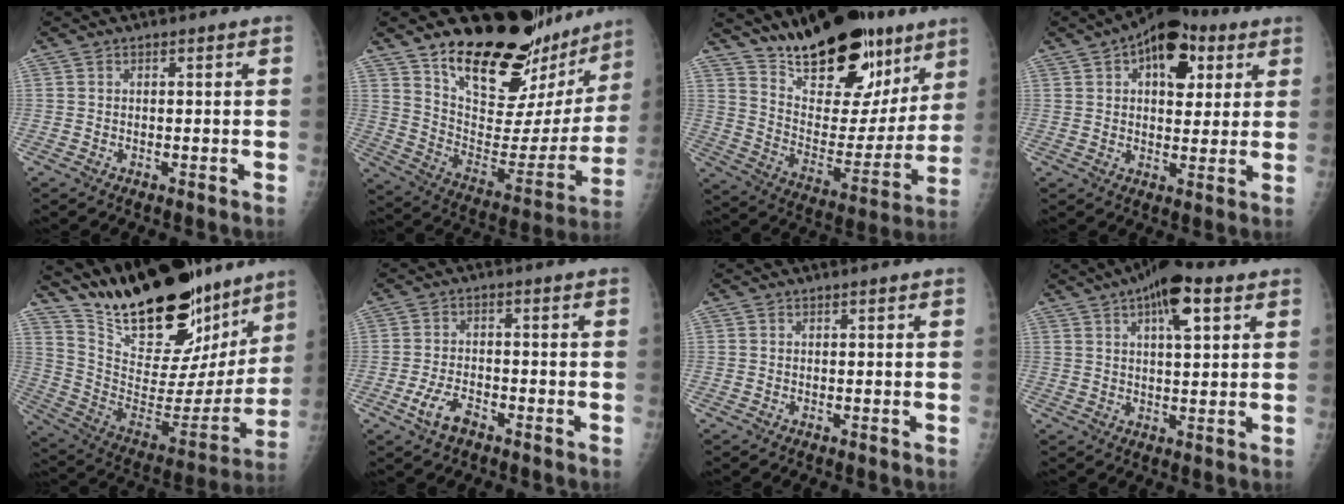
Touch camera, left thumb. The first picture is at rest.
{"total": 27.1, "force": [21.2, 10.9, 12.8], "torque": [-0.151, -0.120, 0.316]}
{"total": 26.0, "force": [17.4, 11.6, 15.4], "torque": [-0.195, -0.077, 0.276]}
{"total": 12.9, "force": [5.4, 7.5, 9.0], "torque": [-0.089, 0.002, 0.076]}
{"total": 29.6, "force": [22.9, 11.0, 15.2], "torque": [-0.209, -0.099, 0.365]}
{"total": 5.1, "force": [-2.9, 2.6, 3.4], "torque": [-0.068, 0.015, -0.054]}
{"total": 0.0}
{"total": 9.8, "force": [4.8, 3.4, 7.9], "torque": [-0.113, -0.002, 0.072]}